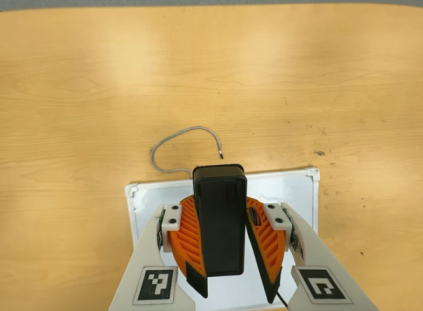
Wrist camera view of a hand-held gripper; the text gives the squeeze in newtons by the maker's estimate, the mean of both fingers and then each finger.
{"total": 9.9, "left": 10.0, "right": 9.8}